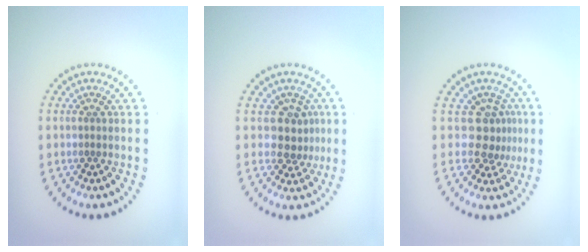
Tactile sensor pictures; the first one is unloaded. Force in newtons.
{"total": 2.7, "press": 2.1, "slide": 1.6}
{"total": 2.8, "press": 2.0, "slide": 2.0}